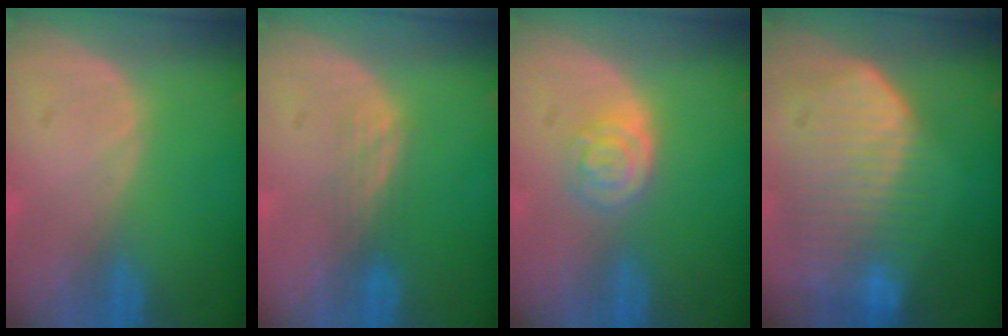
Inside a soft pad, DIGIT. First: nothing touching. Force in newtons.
{"total": 2.2, "press": 2.2, "slide": 0.2}
{"total": 4.3, "press": 3.8, "slide": 2.0}
{"total": 10.5, "press": 9.2, "slide": 5.1}